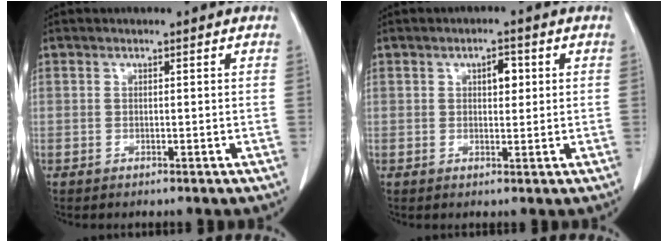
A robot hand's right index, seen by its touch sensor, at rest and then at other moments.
{"total": 2.7, "force": [0.8, 1.3, 2.2], "torque": [-0.032, 0.003, 0.012]}